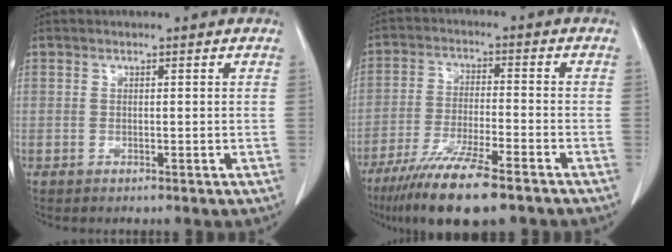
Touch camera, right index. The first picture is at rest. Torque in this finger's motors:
{"motor_torque": [1.09, -1.04, 0.66, 0.19]}